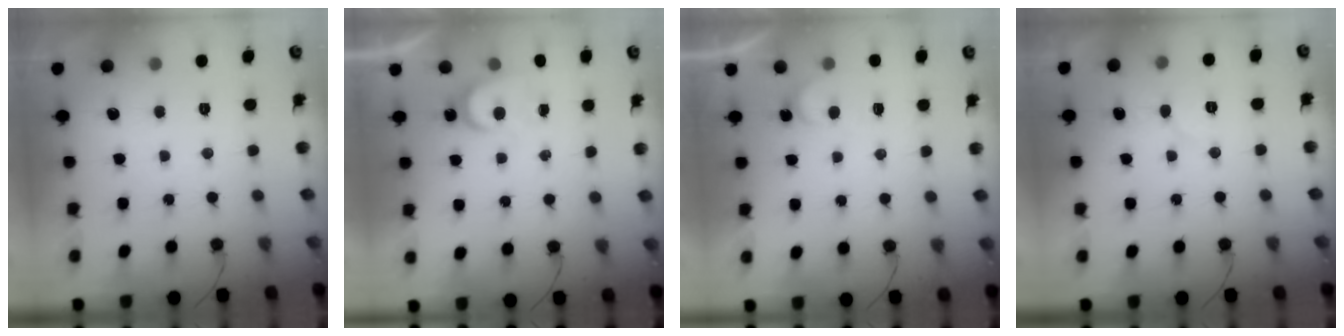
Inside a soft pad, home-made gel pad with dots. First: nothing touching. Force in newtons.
{"total": 3.7, "press": 3.7, "slide": 0.4}
{"total": 3.9, "press": 3.9, "slide": 0.2}
{"total": 4.6, "press": 4.5, "slide": 0.5}